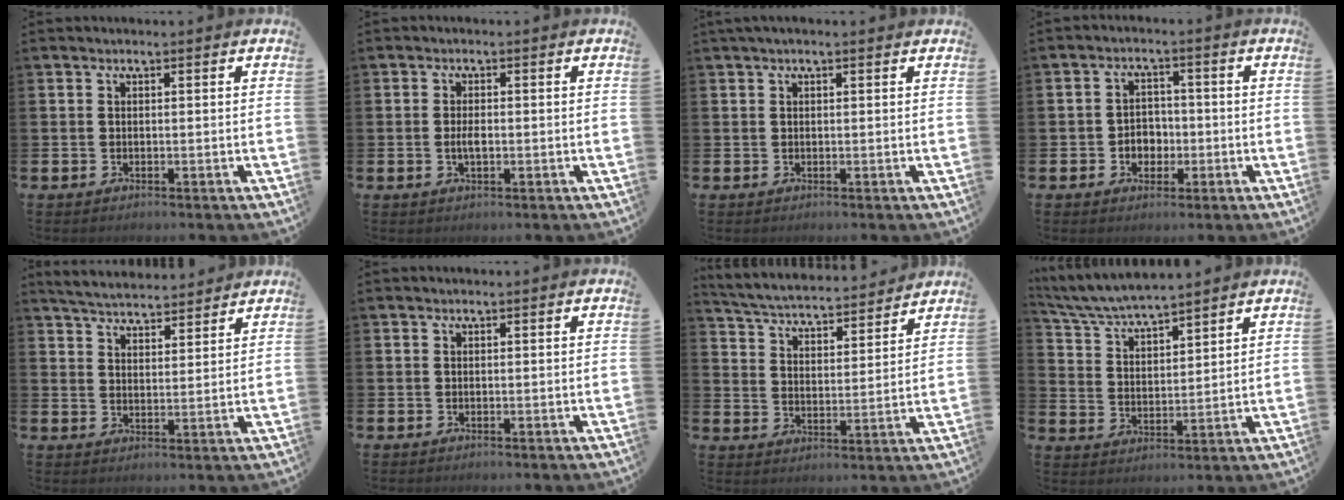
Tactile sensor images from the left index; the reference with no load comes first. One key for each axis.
{"total": 1.9, "fx": -0.2, "fy": 0.8, "fz": 1.7, "tx": -0.016, "ty": -0.005, "tz": -0.009}
{"total": 0.9, "fx": 0.6, "fy": 0.2, "fz": 0.7, "tx": -0.009, "ty": 0.000, "tz": 0.008}
{"total": 3.2, "fx": -0.8, "fy": 2.8, "fz": 1.2, "tx": -0.016, "ty": -0.002, "tz": -0.025}
{"total": 4.9, "fx": 4.8, "fy": 0.6, "fz": 0.4, "tx": -0.026, "ty": -0.026, "tz": 0.087}
{"total": 0.0}
{"total": 4.9, "fx": 4.8, "fy": 0.7, "fz": 0.7, "tx": -0.034, "ty": -0.044, "tz": 0.077}
{"total": 5.9, "fx": 5.8, "fy": 0.5, "fz": 1.1, "tx": -0.048, "ty": -0.036, "tz": 0.102}